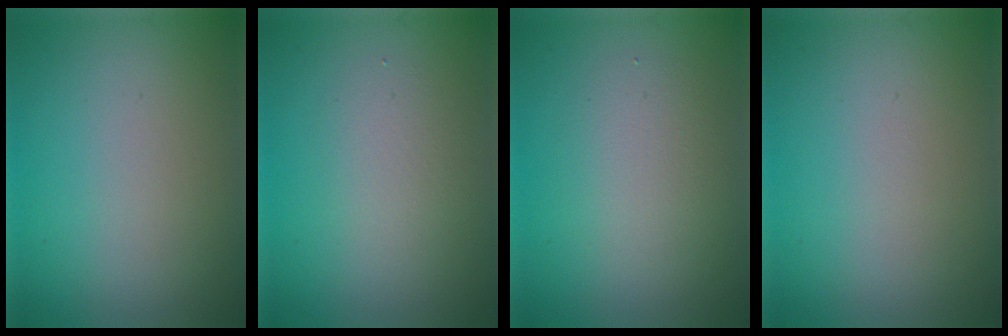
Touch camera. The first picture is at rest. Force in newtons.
{"total": 2.2, "press": 2.2, "slide": 0.1}
{"total": 2.8, "press": 2.8, "slide": 0.2}
{"total": 0.0}